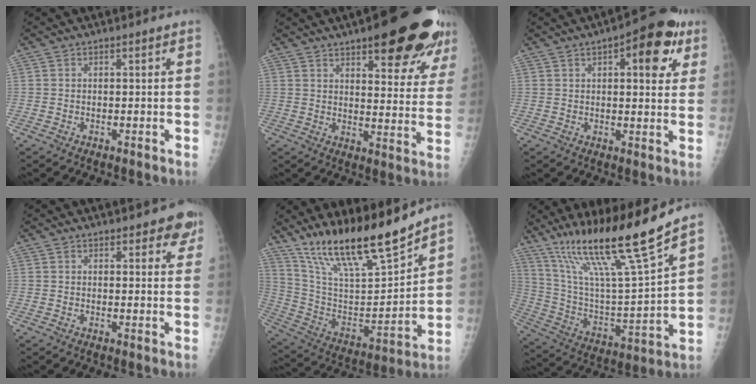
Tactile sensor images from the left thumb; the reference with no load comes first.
{"total": 22.1, "force": [14.2, 6.4, 15.7], "torque": [-0.170, -0.056, 0.180]}
{"total": 12.0, "force": [5.1, 4.7, 9.8], "torque": [-0.089, -0.004, 0.056]}
{"total": 4.6, "force": [3.1, 2.2, 2.5], "torque": [0.004, -0.012, 0.032]}
{"total": 20.5, "force": [16.7, 3.2, 11.4], "torque": [-0.173, -0.086, 0.305]}
{"total": 22.3, "force": [15.5, 1.0, 16.0], "torque": [-0.262, -0.058, 0.285]}